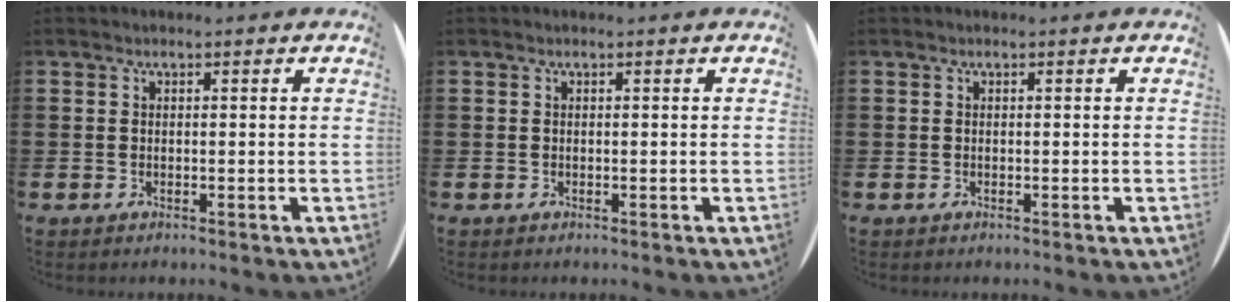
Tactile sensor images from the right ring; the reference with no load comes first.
{"total": 0.0}
{"total": 0.0}